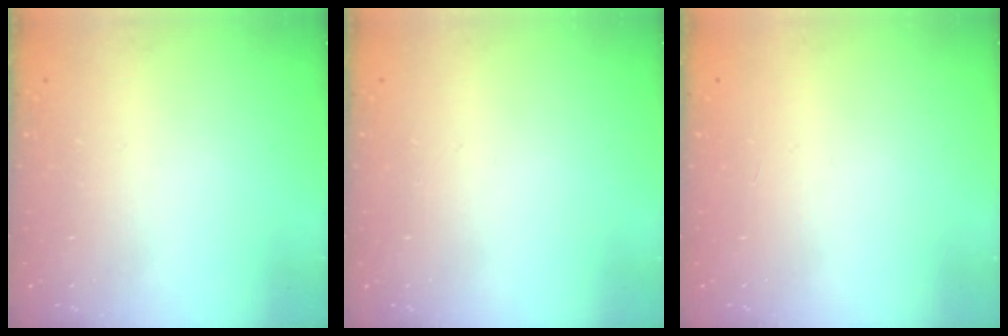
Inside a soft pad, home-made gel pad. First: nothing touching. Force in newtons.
{"total": 0.0}
{"total": 0.0}